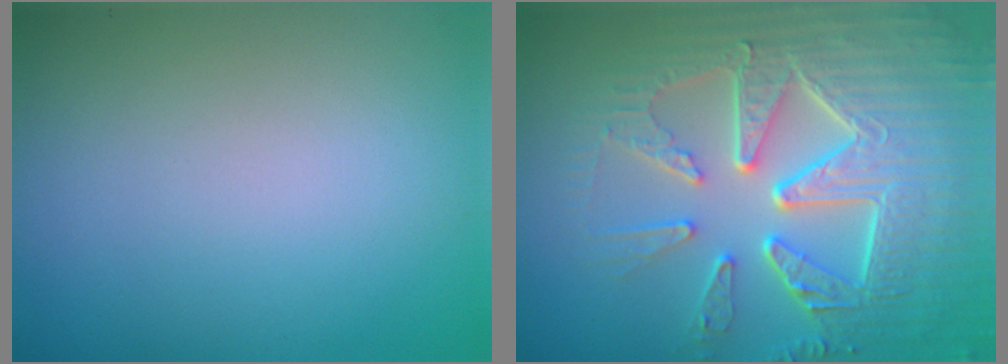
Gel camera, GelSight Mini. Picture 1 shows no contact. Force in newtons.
{"total": 9.2, "press": 6.6, "slide": 6.4}